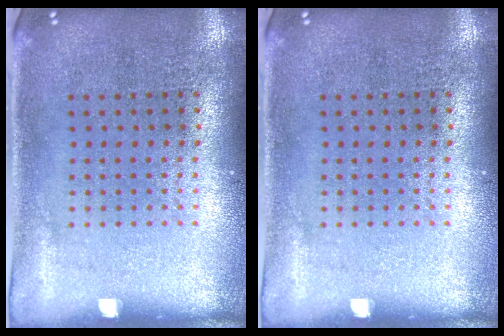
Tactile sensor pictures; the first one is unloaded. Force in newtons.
{"total": 0.0}